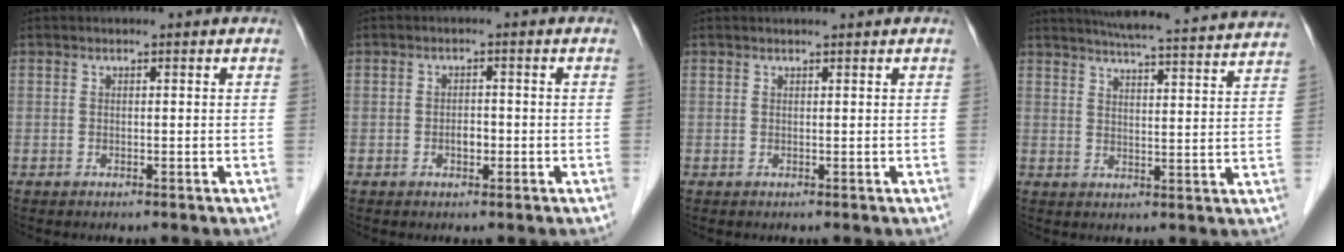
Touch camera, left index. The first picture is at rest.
{"total": 1.7, "force": [-0.6, 0.9, 1.3], "torque": [-0.020, 0.004, -0.009]}
{"total": 1.2, "force": [1.1, -0.2, 0.5], "torque": [-0.006, 0.010, 0.023]}
{"total": 21.7, "force": [20.2, -0.1, 7.9], "torque": [-0.124, -0.023, 0.249]}